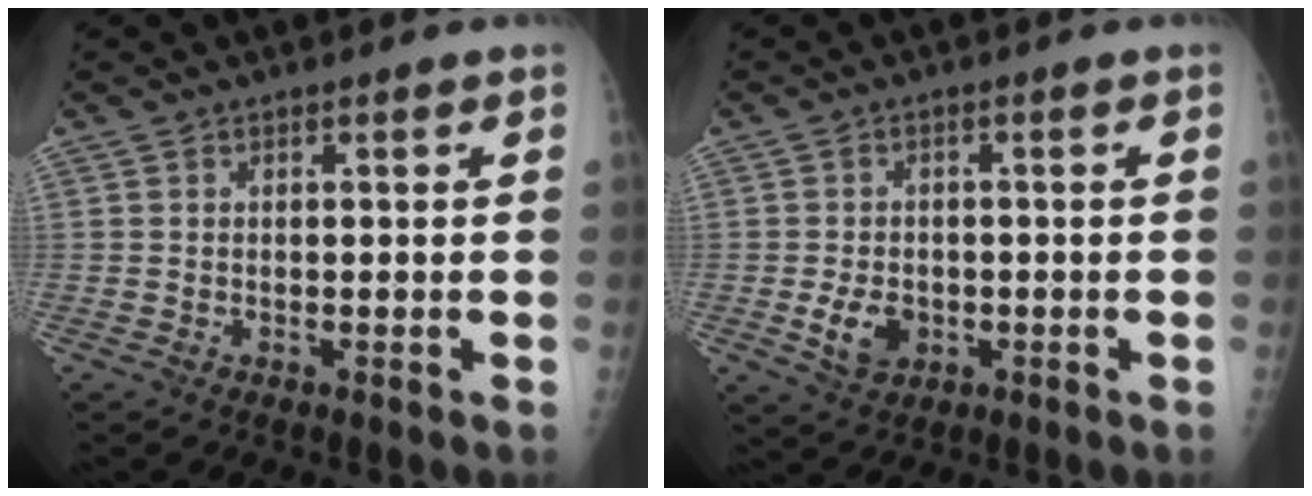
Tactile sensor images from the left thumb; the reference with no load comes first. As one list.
[{"total": 5.4, "force": [-1.4, 4.0, 3.4], "torque": [-0.048, 0.002, -0.016]}]